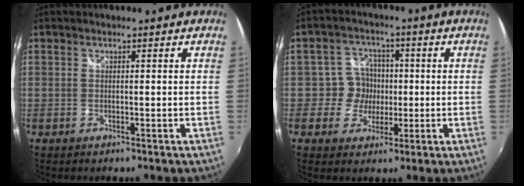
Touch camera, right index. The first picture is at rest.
{"total": 5.8, "force": [-0.7, 5.7, 0.6], "torque": [-0.006, 0.014, -0.018]}